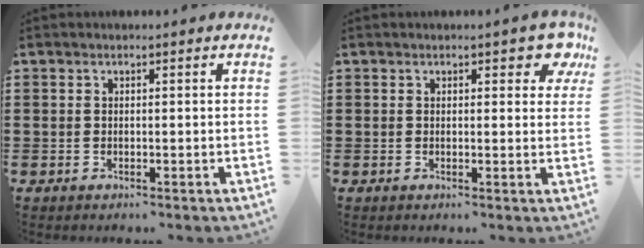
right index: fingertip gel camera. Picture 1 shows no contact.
{"total": 3.2, "force": [1.9, 1.5, 2.2], "torque": [-0.018, 0.001, 0.026]}